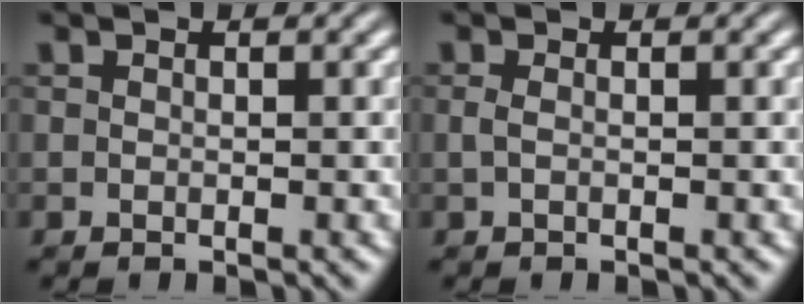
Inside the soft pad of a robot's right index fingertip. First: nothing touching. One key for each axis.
{"total": 1.2, "fx": -0.1, "fy": -1.1, "fz": 0.4, "tx": -0.007, "ty": -0.006, "tz": 0.004}